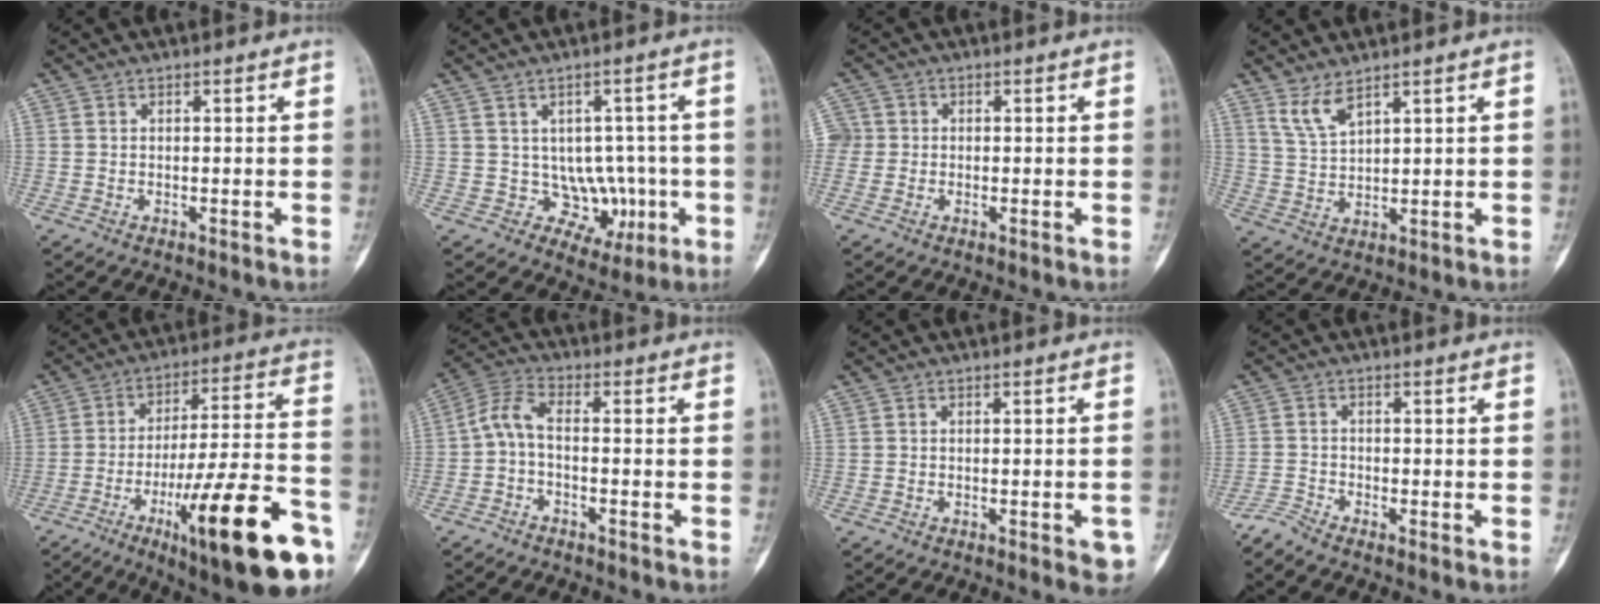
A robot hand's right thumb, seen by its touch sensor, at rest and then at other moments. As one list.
[{"total": 7.7, "force": [-0.6, 6.6, 3.8], "torque": [-0.005, 0.008, 0.008]}, {"total": 3.4, "force": [-0.1, 3.4, 0.7], "torque": [0.000, 0.009, -0.004]}, {"total": 4.7, "force": [3.5, 1.3, 2.9], "torque": [-0.058, -0.027, 0.080]}, {"total": 25.0, "force": [-11.5, 5.4, 21.6], "torque": [-0.302, 0.051, -0.170]}, {"total": 5.0, "force": [-1.5, 1.9, 4.4], "torque": [-0.100, 0.025, -0.039]}, {"total": 3.8, "force": [-1.7, 1.2, 3.2], "torque": [-0.028, 0.006, -0.018]}, {"total": 2.2, "force": [-2.2, -0.2, 0.1], "torque": [-0.007, -0.009, -0.054]}]